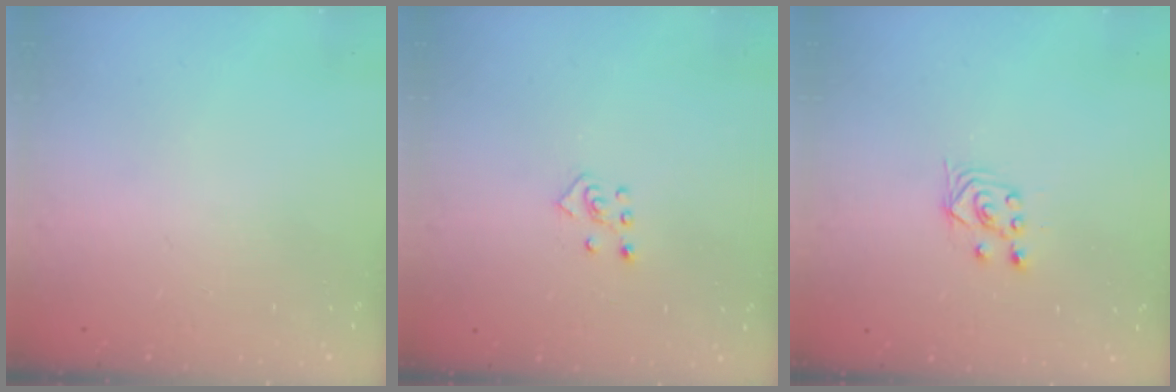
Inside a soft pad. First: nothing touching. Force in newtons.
{"total": 4.7, "press": 4.6, "slide": 0.6}
{"total": 2.5, "press": 2.2, "slide": 1.2}